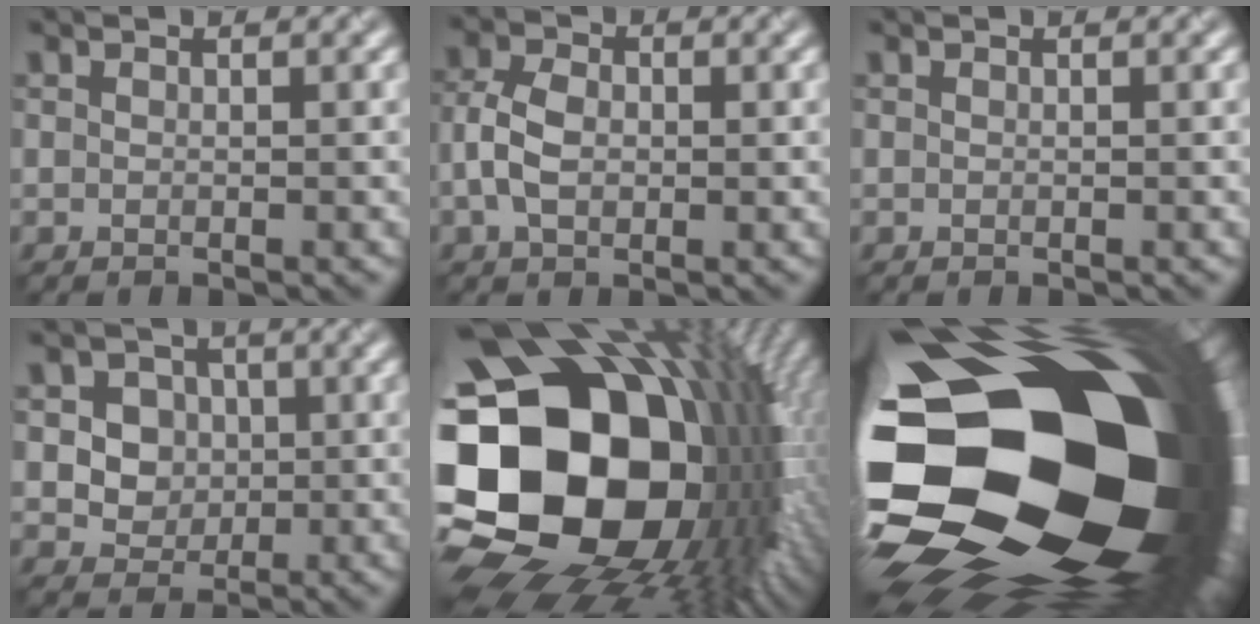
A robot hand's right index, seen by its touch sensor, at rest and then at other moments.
{"total": 3.9, "force": [-0.6, 2.6, 2.8], "torque": [-0.063, 0.001, -0.017]}
{"total": 0.0}
{"total": 4.9, "force": [1.0, 4.3, 2.3], "torque": [-0.034, 0.006, 0.015]}
{"total": 22.8, "force": [-0.6, 16.9, 15.3], "torque": [-0.319, -0.046, 0.020]}
{"total": 22.4, "force": [-4.1, 13.4, 17.4], "torque": [-0.307, -0.031, -0.091]}